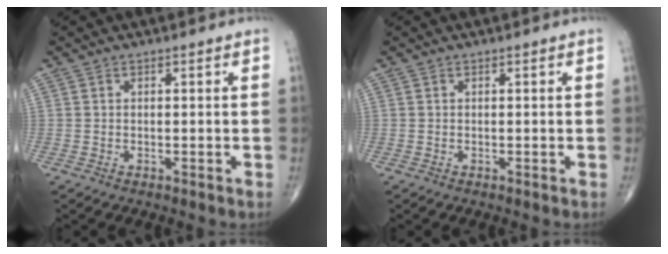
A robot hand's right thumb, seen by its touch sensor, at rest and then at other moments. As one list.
[{"total": 0.0}]